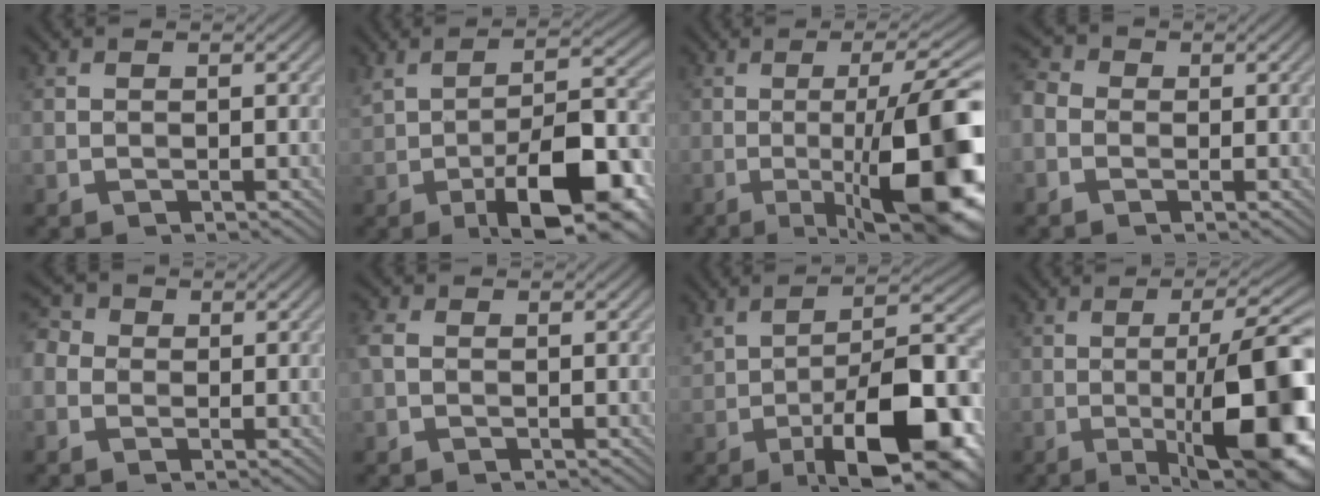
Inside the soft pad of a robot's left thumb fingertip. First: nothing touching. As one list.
[{"total": 12.5, "force": [-4.0, 4.6, 10.9], "torque": [-0.184, -0.010, -0.062]}, {"total": 16.6, "force": [-4.1, 3.9, 15.7], "torque": [-0.184, 0.012, -0.054]}, {"total": 3.3, "force": [-1.0, 2.7, 1.6], "torque": [-0.049, 0.003, -0.030]}, {"total": 3.2, "force": [-0.7, 2.8, 1.4], "torque": [-0.045, 0.006, -0.019]}, {"total": 2.0, "force": [-0.2, 1.3, 1.6], "torque": [-0.051, 0.004, -0.013]}, {"total": 14.8, "force": [-4.8, 5.3, 13.0], "torque": [-0.207, -0.005, -0.076]}, {"total": 16.4, "force": [-3.8, 4.0, 15.4], "torque": [-0.188, 0.011, -0.052]}]